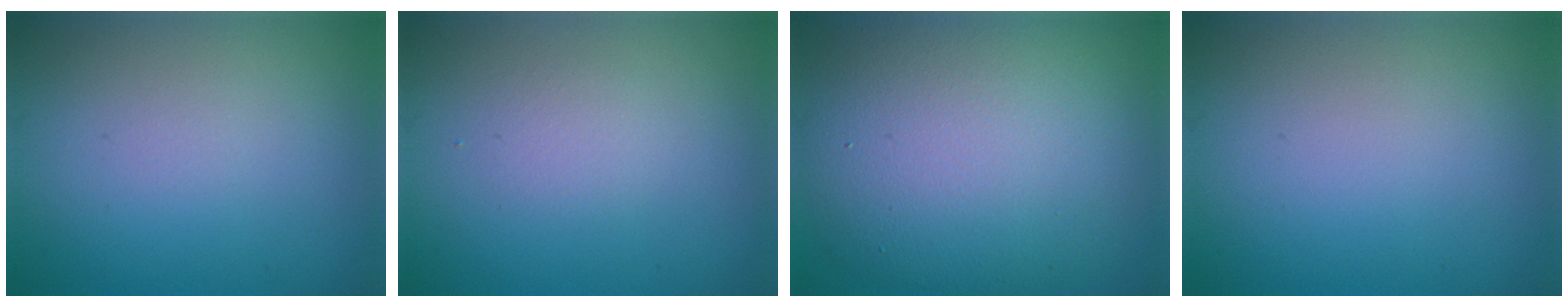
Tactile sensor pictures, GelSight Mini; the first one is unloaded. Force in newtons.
{"total": 1.1, "press": 1.1, "slide": 0.1}
{"total": 11.6, "press": 11.6, "slide": 0.6}
{"total": 0.0}